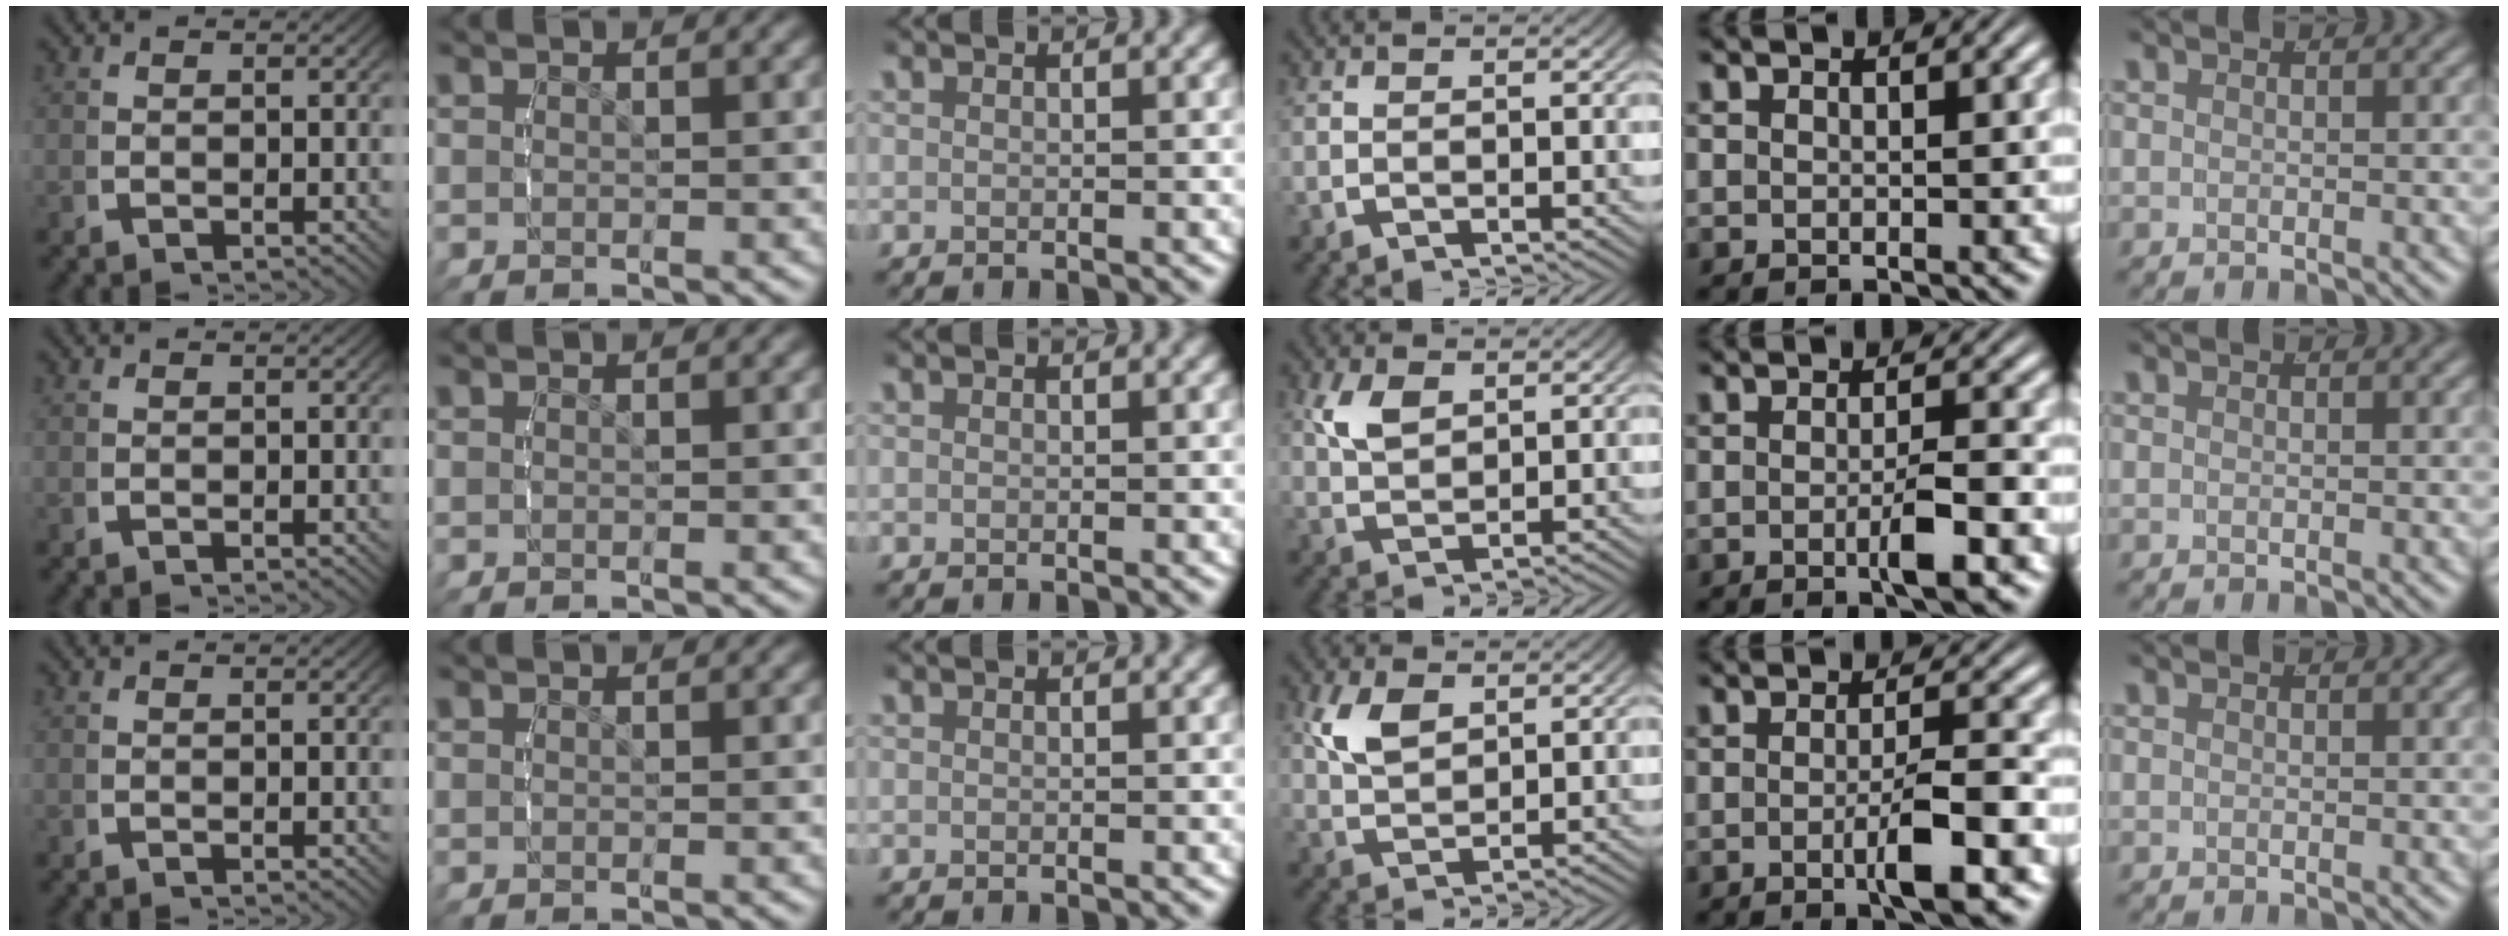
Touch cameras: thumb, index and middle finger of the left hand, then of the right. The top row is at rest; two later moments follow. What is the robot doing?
{"motion": "lift_and_place", "object": "bottle cap"}